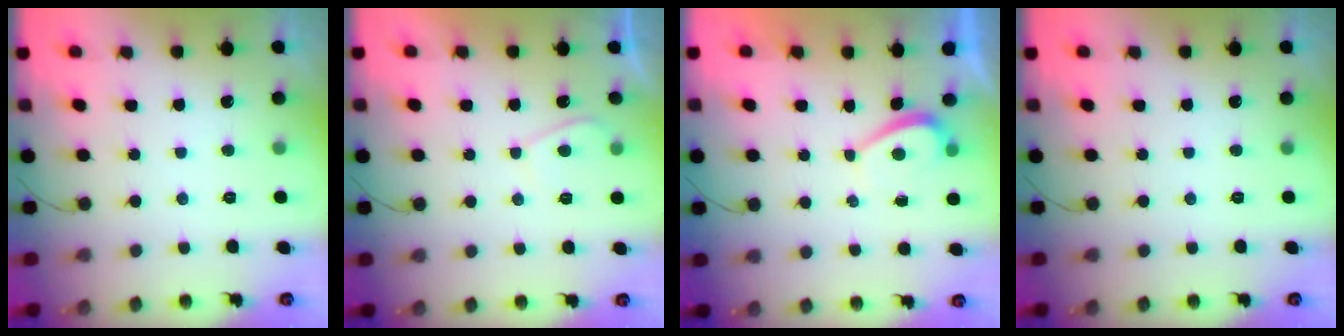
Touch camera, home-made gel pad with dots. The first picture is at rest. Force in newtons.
{"total": 1.8, "press": 1.7, "slide": 0.6}
{"total": 1.3, "press": 1.1, "slide": 0.5}
{"total": 0.0}